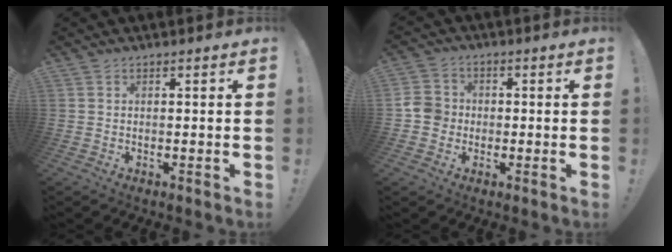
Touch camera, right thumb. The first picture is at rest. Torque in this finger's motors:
{"motor_torque": [-0.07, -0.10, -0.05, 0.35, 0.00]}